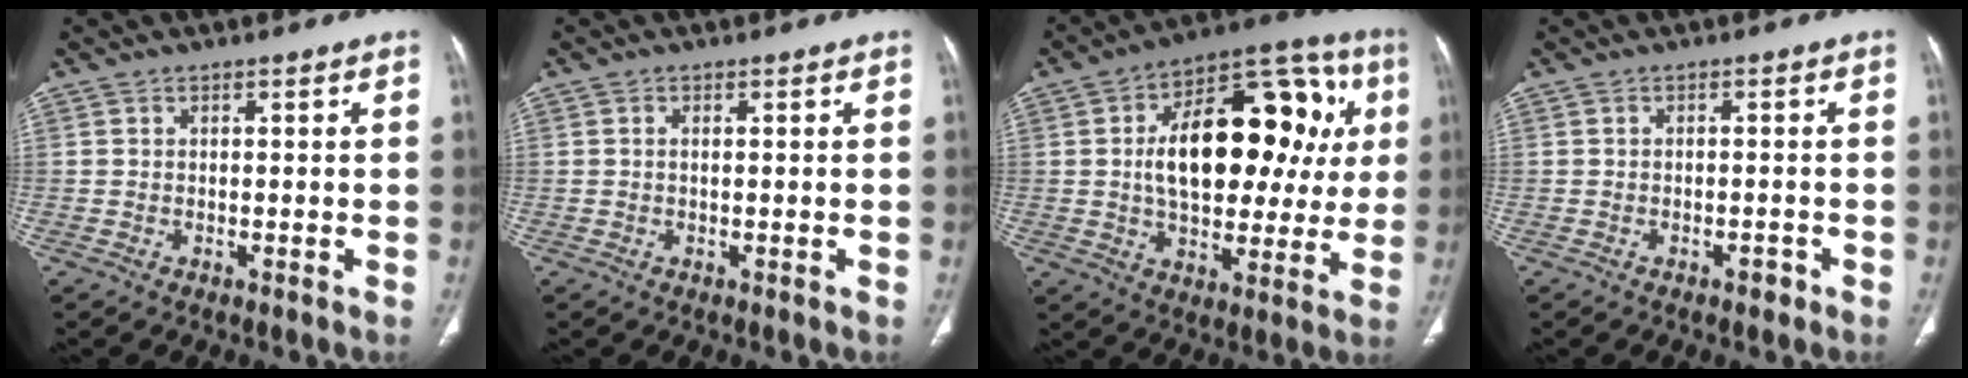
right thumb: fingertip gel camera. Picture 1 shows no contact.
{"total": 0.7, "force": [0.2, 0.3, 0.7], "torque": [-0.018, 0.004, 0.004]}
{"total": 25.5, "force": [4.0, 14.2, 20.8], "torque": [-0.263, 0.024, 0.054]}
{"total": 1.4, "force": [-0.9, 0.8, 0.7], "torque": [-0.009, 0.006, -0.012]}